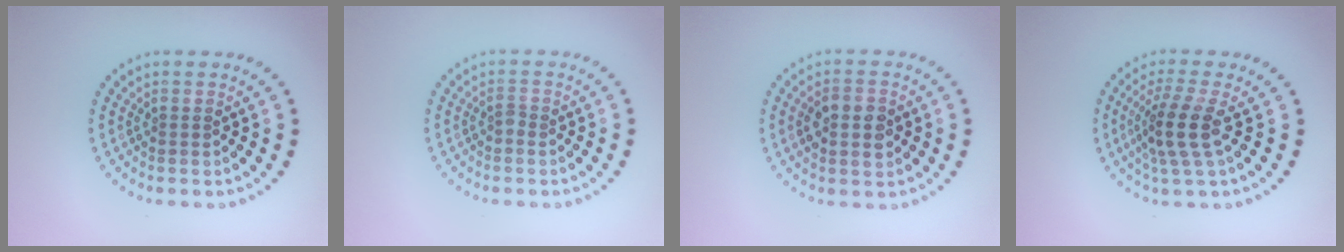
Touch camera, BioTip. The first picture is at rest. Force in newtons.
{"total": 0.7, "press": 0.6, "slide": 0.4}
{"total": 3.6, "press": 3.5, "slide": 0.3}
{"total": 3.9, "press": 3.0, "slide": 2.5}